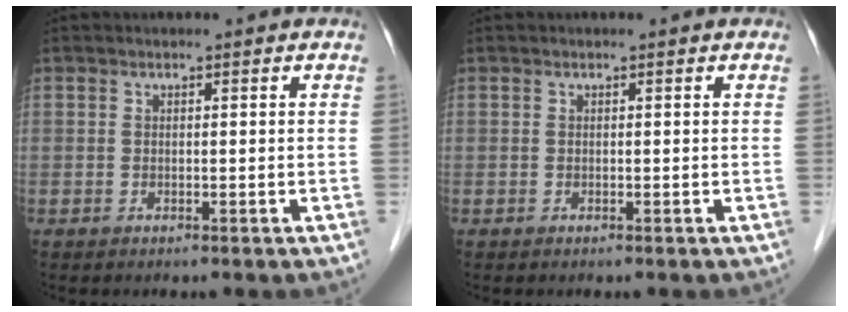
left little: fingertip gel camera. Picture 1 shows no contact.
{"total": 0.0}